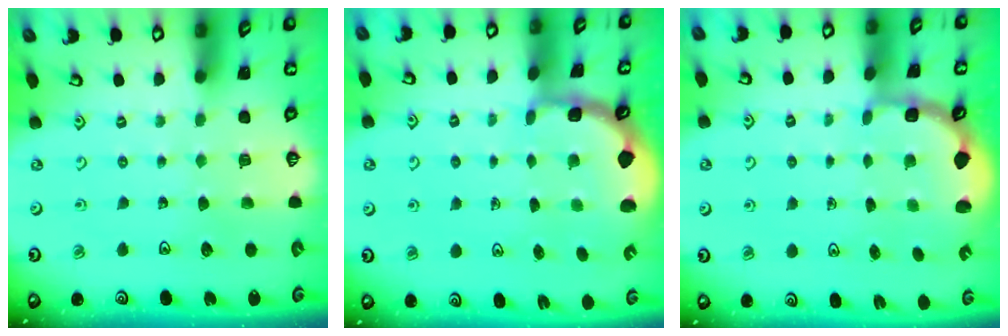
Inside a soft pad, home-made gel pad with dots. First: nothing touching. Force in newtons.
{"total": 1.7, "press": 1.6, "slide": 0.5}
{"total": 2.7, "press": 2.0, "slide": 1.7}